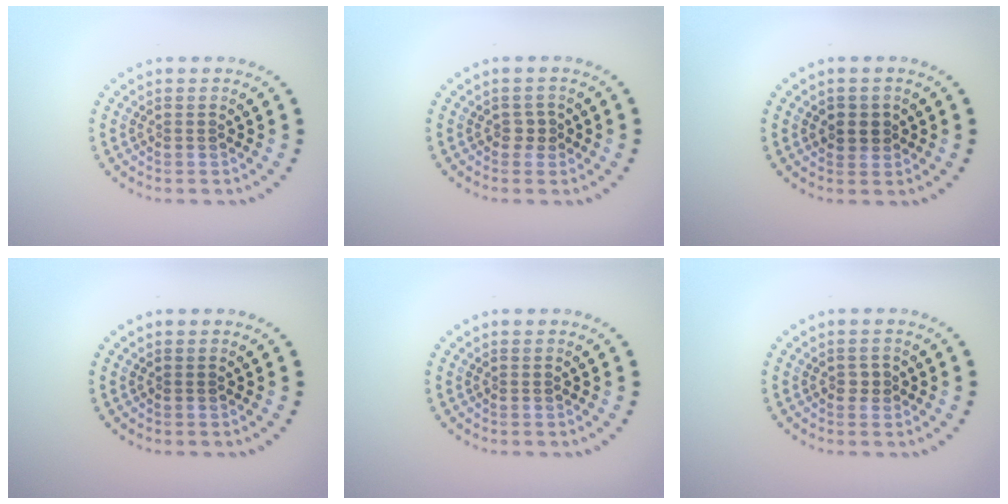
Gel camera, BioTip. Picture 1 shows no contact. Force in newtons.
{"total": 0.9, "press": 0.8, "slide": 0.4}
{"total": 1.9, "press": 1.8, "slide": 0.6}
{"total": 0.0}
{"total": 0.0}
{"total": 0.9, "press": 0.9, "slide": 0.2}